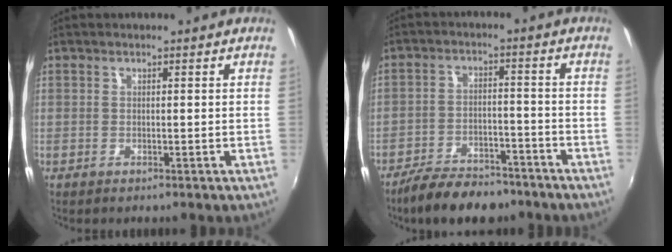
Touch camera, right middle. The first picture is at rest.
{"total": 12.1, "force": [-9.8, 4.4, 5.5], "torque": [-0.122, -0.007, -0.152]}